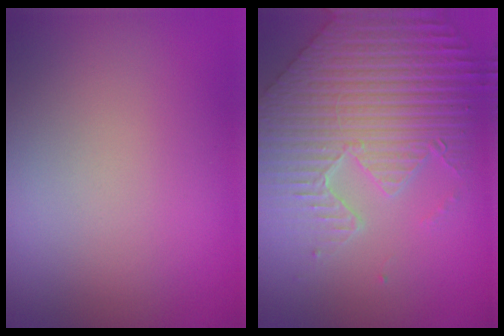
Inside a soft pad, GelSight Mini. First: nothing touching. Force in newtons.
{"total": 8.9, "press": 6.6, "slide": 5.9}